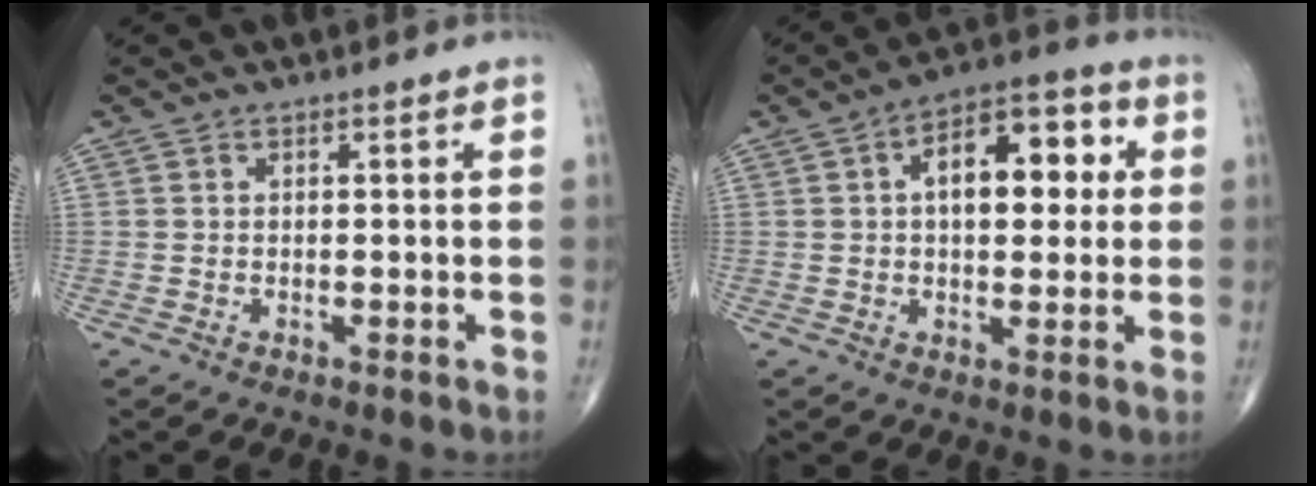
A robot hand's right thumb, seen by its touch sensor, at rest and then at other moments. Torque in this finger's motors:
{"motor_torque": [0.74, 3.08, 1.11, 0.05, 0.05]}